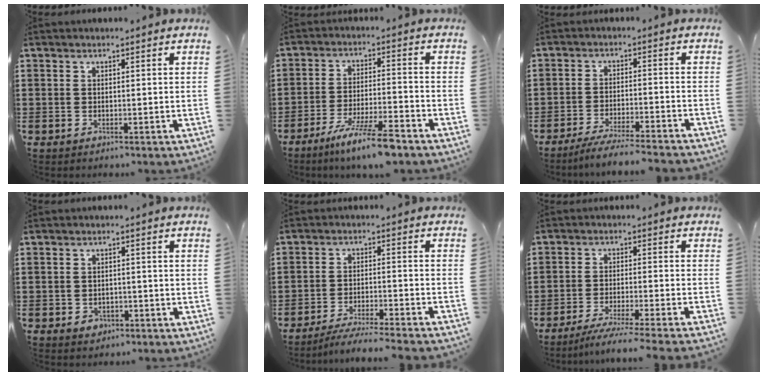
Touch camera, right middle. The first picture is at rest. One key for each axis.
{"total": 8.3, "fx": -6.3, "fy": 0.4, "fz": 5.4, "tx": -0.101, "ty": -0.009, "tz": -0.116}
{"total": 4.6, "fx": -4.3, "fy": -0.2, "fz": 1.7, "tx": -0.036, "ty": -0.010, "tz": -0.084}
{"total": 1.4, "fx": -0.8, "fy": 1.0, "fz": 0.6, "tx": -0.015, "ty": 0.001, "tz": -0.019}
{"total": 4.8, "fx": -4.5, "fy": -0.3, "fz": 1.5, "tx": -0.025, "ty": -0.008, "tz": -0.088}
{"total": 4.6, "fx": -4.0, "fy": -0.5, "fz": 2.1, "tx": -0.034, "ty": -0.013, "tz": -0.078}